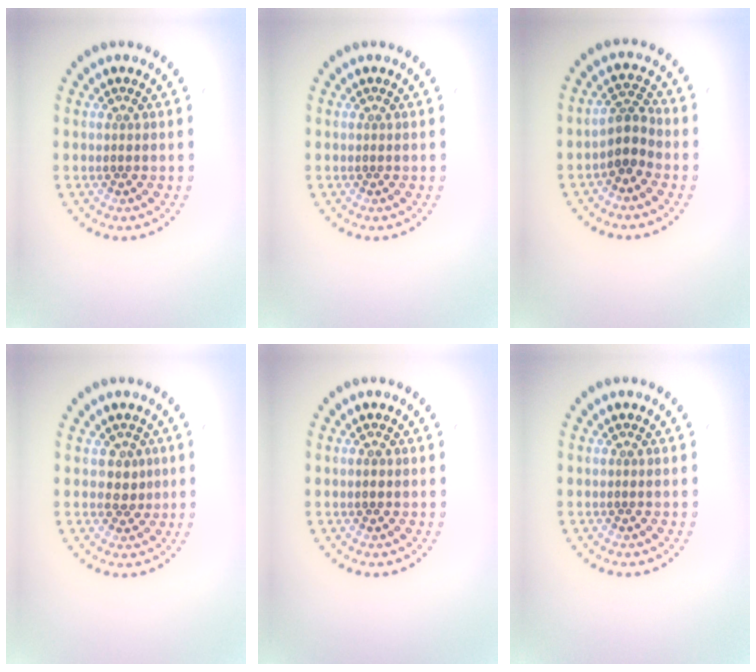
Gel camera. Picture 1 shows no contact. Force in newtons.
{"total": 0.0}
{"total": 2.4, "press": 2.0, "slide": 1.4}
{"total": 1.7, "press": 1.3, "slide": 1.1}
{"total": 1.0, "press": 1.0, "slide": 0.0}
{"total": 0.0}